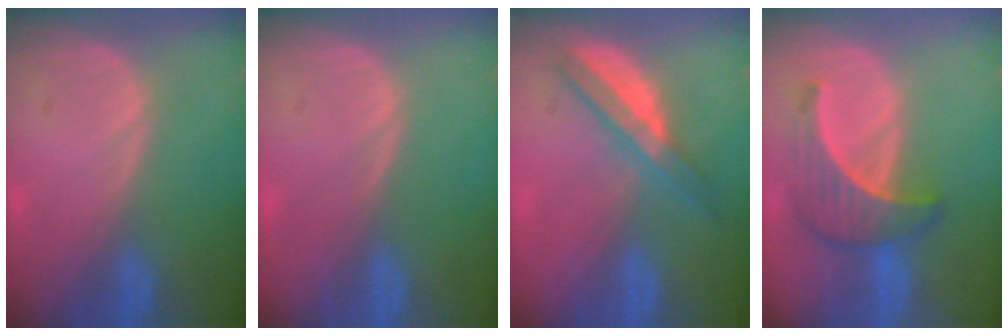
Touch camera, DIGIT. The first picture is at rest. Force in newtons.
{"total": 0.0}
{"total": 4.8, "press": 4.8, "slide": 0.8}
{"total": 6.2, "press": 6.1, "slide": 1.1}